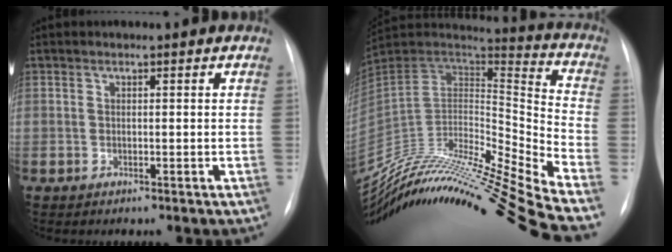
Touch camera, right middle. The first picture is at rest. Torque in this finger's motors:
{"motor_torque": [-0.87, -1.27, -0.24, 0.03]}